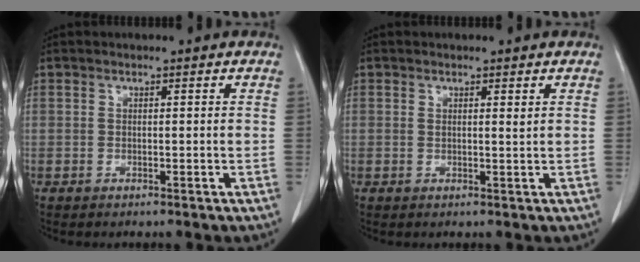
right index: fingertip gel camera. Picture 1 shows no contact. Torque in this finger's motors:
{"motor_torque": [-0.08, 0.08, -0.01, 0.00]}